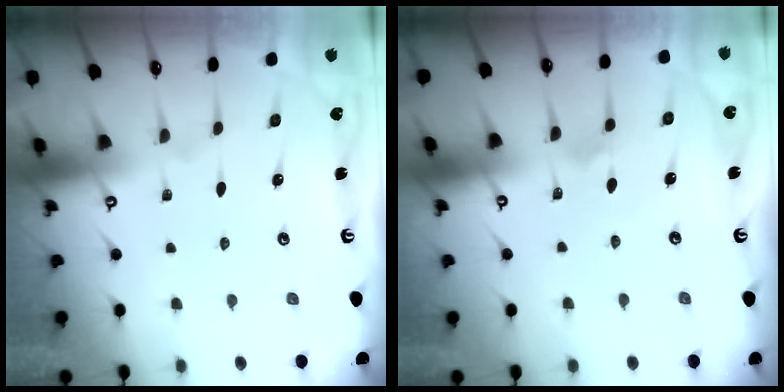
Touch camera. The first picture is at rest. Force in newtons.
{"total": 3.8, "press": 3.8, "slide": 0.4}